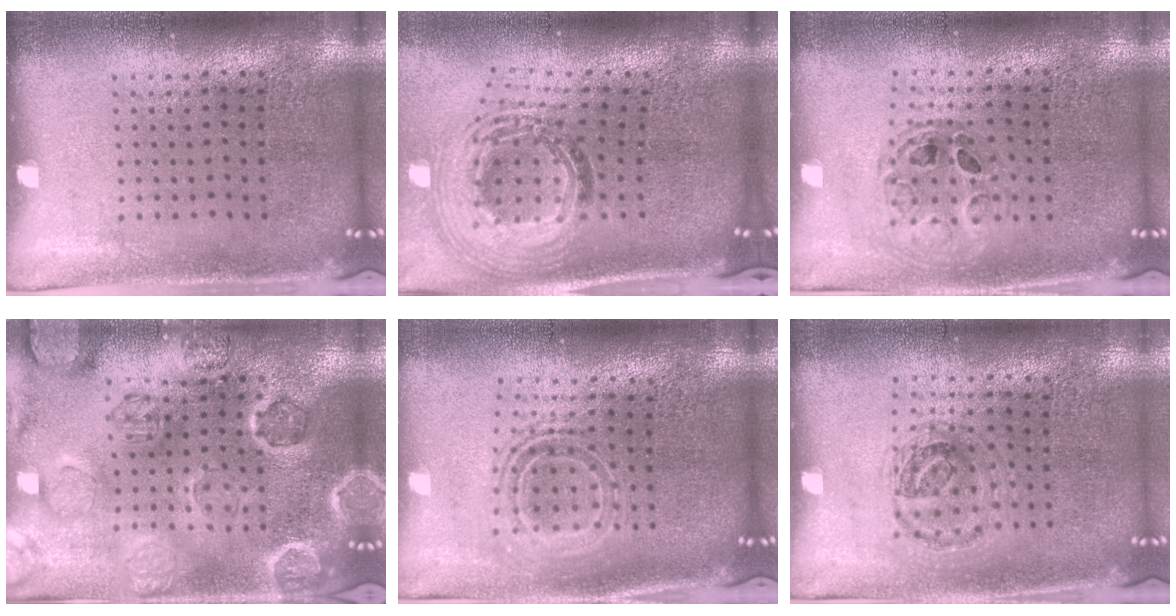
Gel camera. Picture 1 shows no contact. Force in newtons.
{"total": 2.1, "press": 1.6, "slide": 1.2}
{"total": 0.8, "press": 0.8, "slide": 0.1}
{"total": 2.7, "press": 2.7, "slide": 0.1}
{"total": 1.7, "press": 1.4, "slide": 1.1}
{"total": 1.0, "press": 0.9, "slide": 0.2}